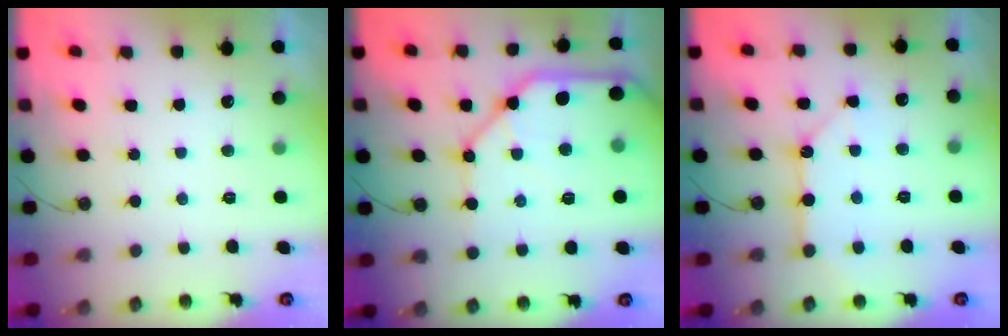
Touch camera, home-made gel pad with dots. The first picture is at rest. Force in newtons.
{"total": 17.7, "press": 17.6, "slide": 1.9}
{"total": 11.7, "press": 11.6, "slide": 1.3}